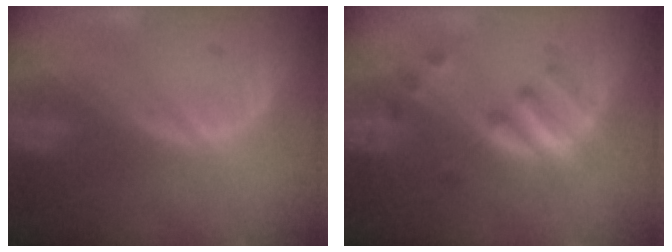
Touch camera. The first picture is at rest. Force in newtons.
{"total": 5.1, "press": 5.0, "slide": 1.0}